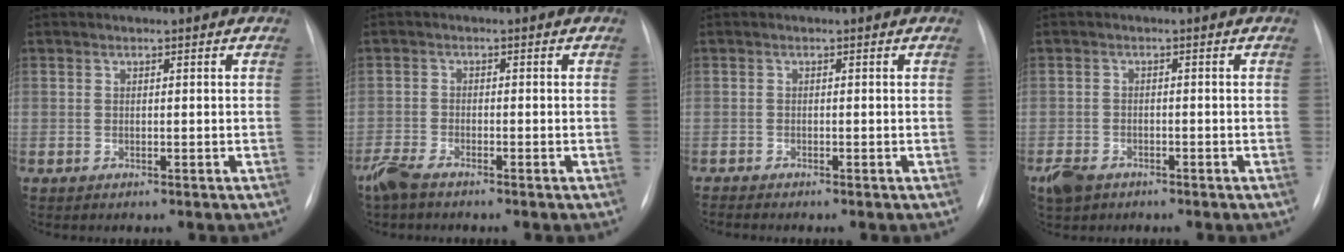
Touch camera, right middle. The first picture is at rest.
{"total": 3.6, "force": [-3.0, 0.7, 1.8], "torque": [-0.044, -0.010, -0.061]}
{"total": 1.4, "force": [-1.3, -0.2, 0.5], "torque": [-0.006, -0.003, -0.018]}
{"total": 4.1, "force": [-2.8, 2.5, 1.5], "torque": [-0.034, -0.003, -0.046]}